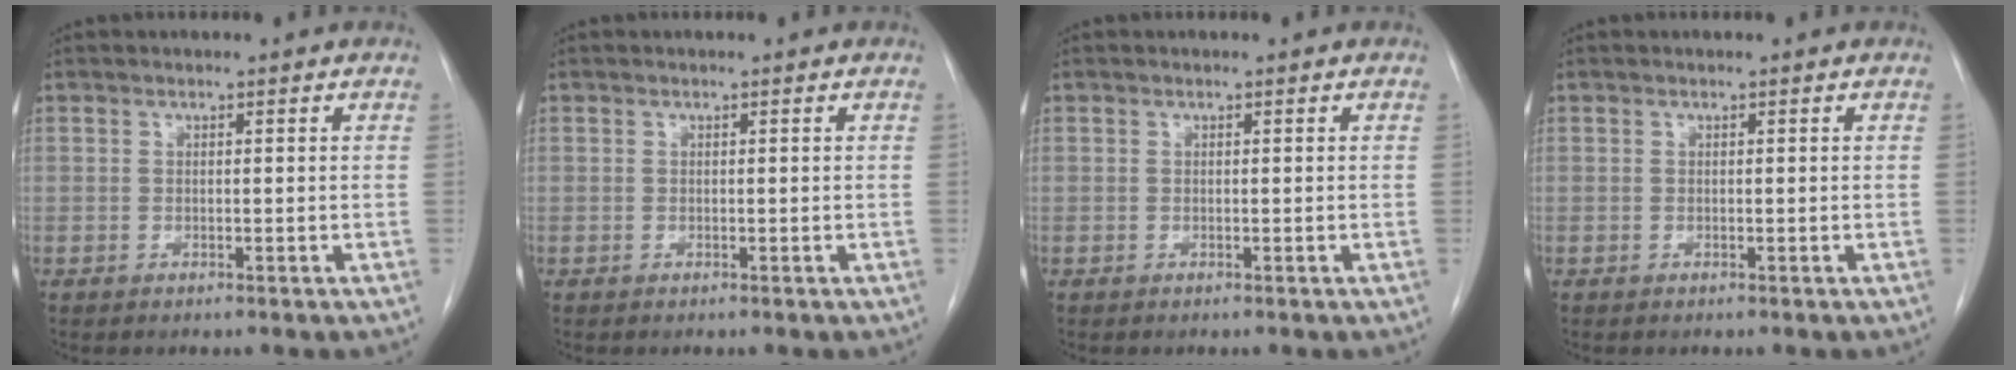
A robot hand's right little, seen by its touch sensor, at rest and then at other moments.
{"total": 0.0}
{"total": 0.0}
{"total": 0.0}